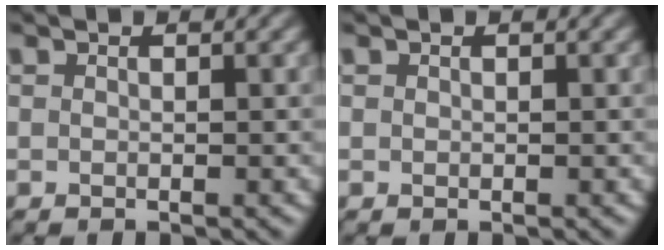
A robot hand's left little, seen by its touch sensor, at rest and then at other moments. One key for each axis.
{"total": 0.9, "fx": -0.1, "fy": -0.4, "fz": -0.7, "tx": 0.007, "ty": 0.004, "tz": 0.010}